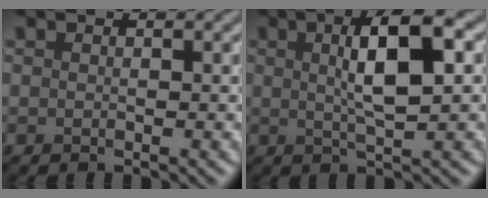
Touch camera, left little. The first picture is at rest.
{"total": 6.0, "force": [1.1, 1.5, 5.7], "torque": [-0.095, 0.011, 0.013]}